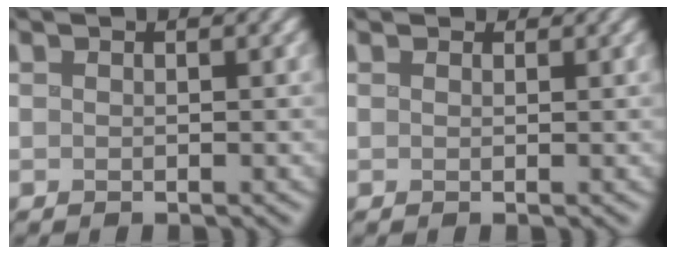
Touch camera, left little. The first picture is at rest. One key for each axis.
{"total": 1.4, "fx": 1.3, "fy": 0.5, "fz": 0.3, "tx": -0.006, "ty": -0.002, "tz": 0.011}